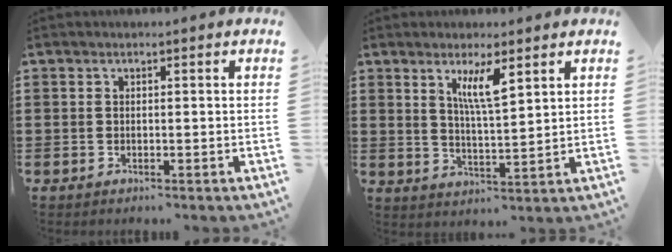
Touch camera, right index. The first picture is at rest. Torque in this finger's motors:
{"motor_torque": [0.54, 0.41, 0.15, 0.06]}